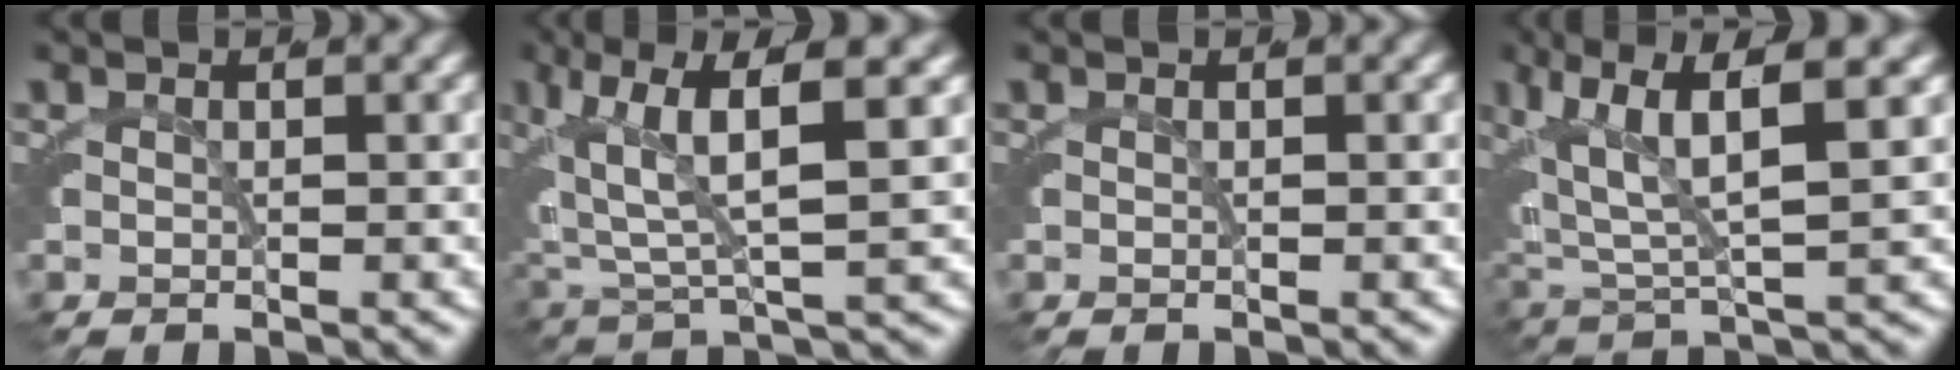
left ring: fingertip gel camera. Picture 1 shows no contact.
{"total": 7.3, "force": [2.9, 3.0, 6.0], "torque": [-0.104, 0.021, 0.045]}
{"total": 0.0}
{"total": 7.9, "force": [3.7, 3.3, 6.1], "torque": [-0.108, 0.020, 0.059]}